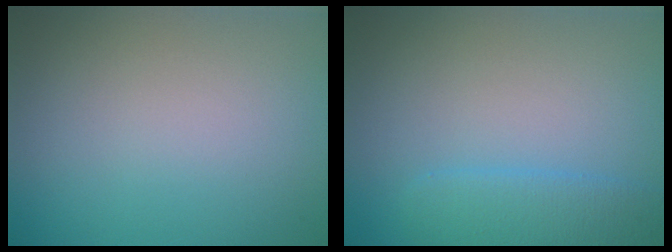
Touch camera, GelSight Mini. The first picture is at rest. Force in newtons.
{"total": 2.8, "press": 2.8, "slide": 0.1}